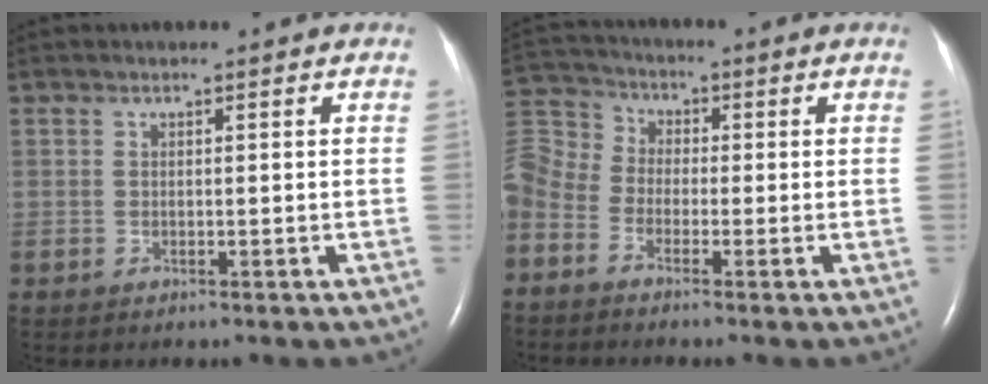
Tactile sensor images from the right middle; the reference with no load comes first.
{"total": 8.0, "force": [-3.3, 6.4, 3.5], "torque": [-0.095, 0.036, -0.077]}